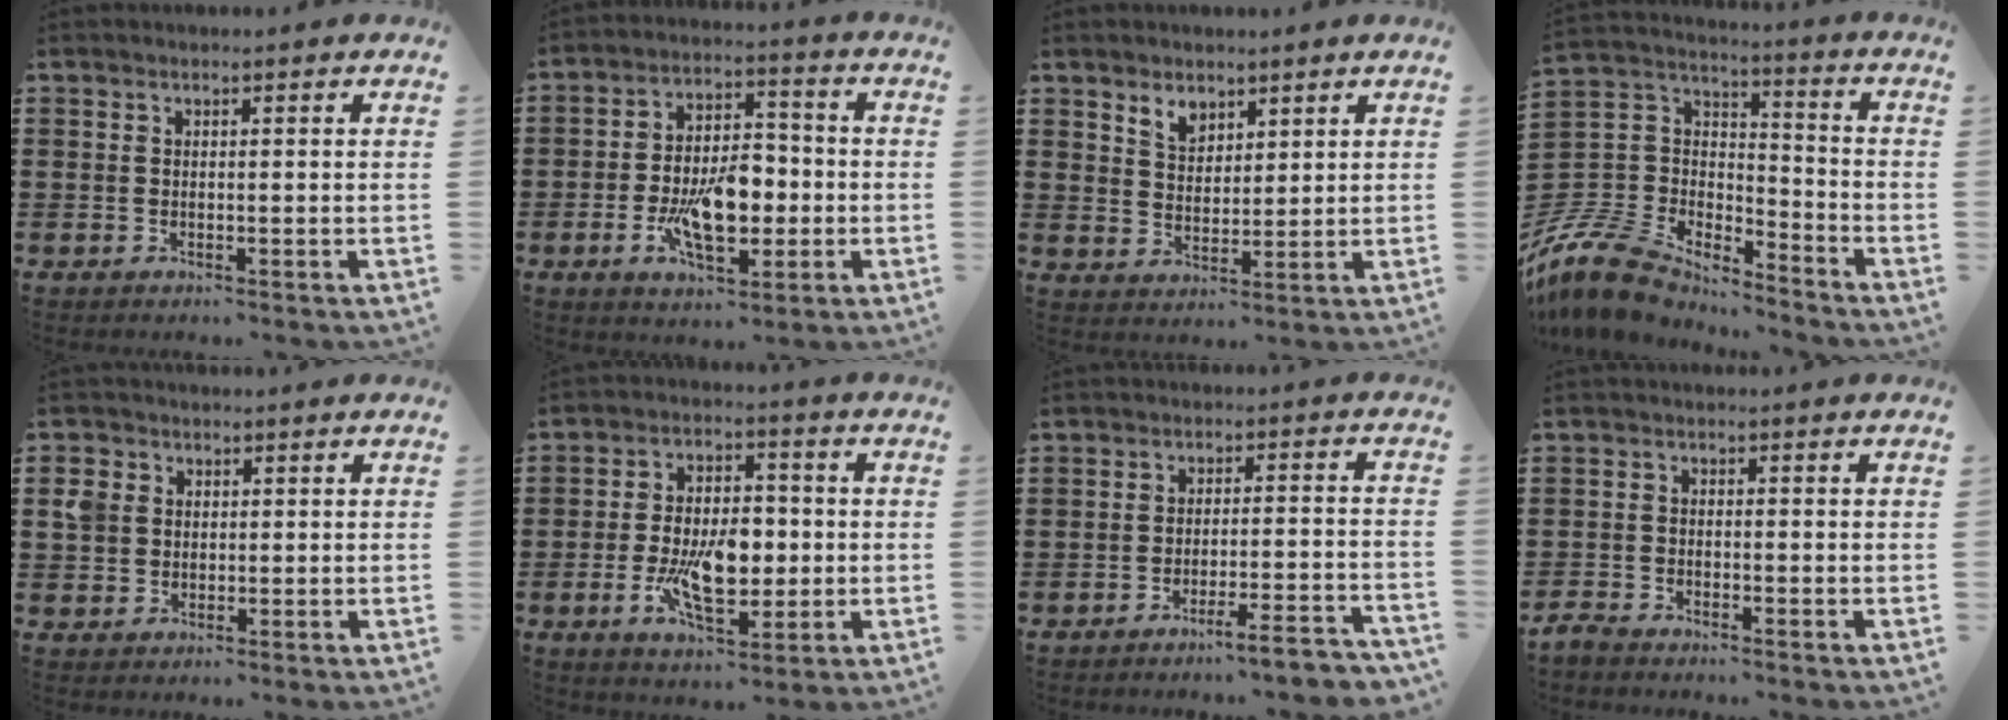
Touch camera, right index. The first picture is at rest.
{"total": 10.5, "force": [-2.7, 5.2, 8.8], "torque": [-0.169, -0.003, -0.047]}
{"total": 3.7, "force": [2.9, 2.2, 1.0], "torque": [-0.031, 0.005, 0.055]}
{"total": 10.9, "force": [-9.9, 3.7, 2.7], "torque": [-0.097, 0.007, -0.207]}
{"total": 3.4, "force": [0.8, 3.0, 1.3], "torque": [-0.037, 0.014, 0.013]}
{"total": 10.3, "force": [-1.8, 5.2, 8.7], "torque": [-0.172, -0.002, -0.034]}
{"total": 4.8, "force": [-4.2, -0.3, 2.3], "torque": [-0.038, -0.014, -0.079]}
{"total": 1.9, "force": [-1.9, 0.1, 0.0], "torque": [-0.013, 0.000, -0.042]}